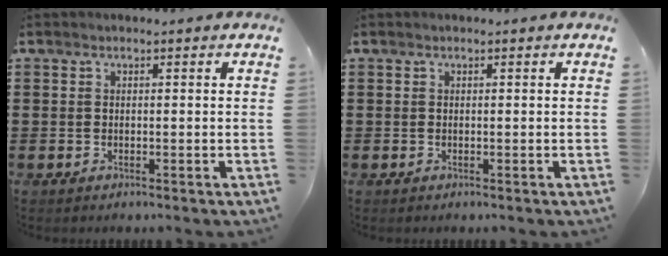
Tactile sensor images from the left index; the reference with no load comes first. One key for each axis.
{"total": 0.0}